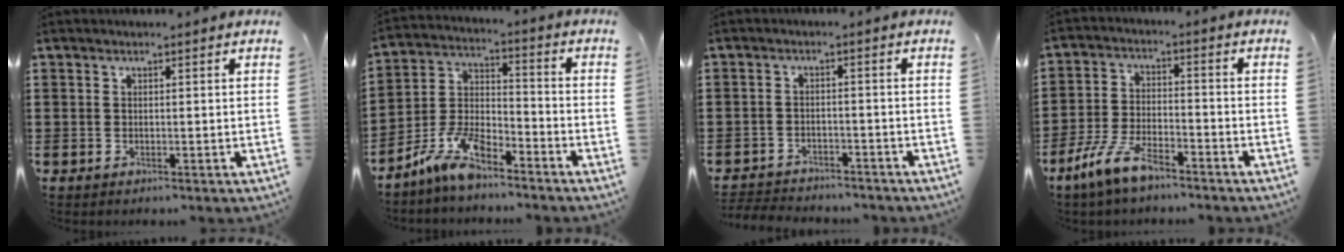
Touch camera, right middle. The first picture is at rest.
{"total": 9.2, "force": [-7.3, 3.0, 4.8], "torque": [-0.112, 0.011, -0.143]}
{"total": 3.0, "force": [-3.0, 0.5, -0.1], "torque": [-0.007, -0.003, -0.065]}
{"total": 7.7, "force": [-5.8, 2.0, 4.6], "torque": [-0.114, -0.005, -0.116]}